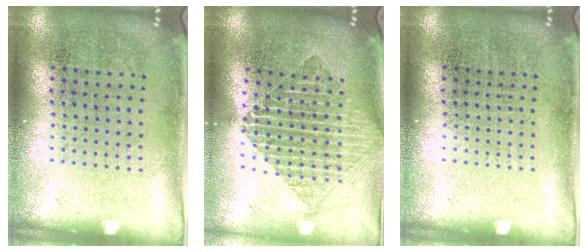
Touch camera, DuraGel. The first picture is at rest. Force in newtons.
{"total": 1.9, "press": 1.6, "slide": 1.0}
{"total": 0.0}